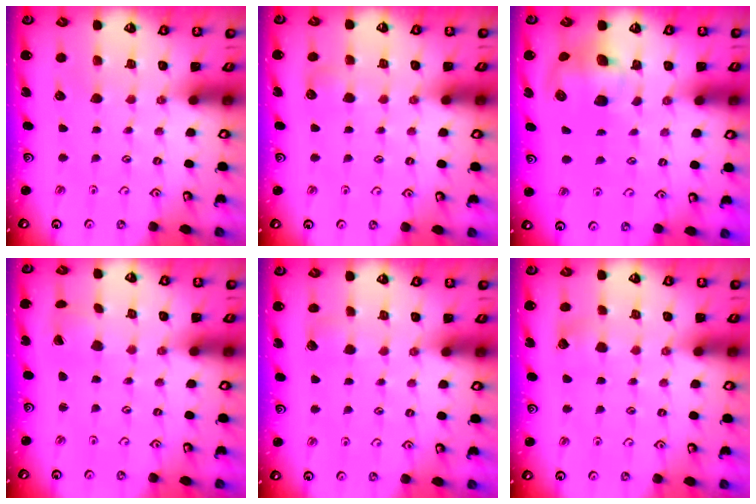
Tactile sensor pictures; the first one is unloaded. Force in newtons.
{"total": 4.9, "press": 4.8, "slide": 0.6}
{"total": 9.1, "press": 9.0, "slide": 1.3}
{"total": 0.9, "press": 0.7, "slide": 0.5}
{"total": 2.9, "press": 2.9, "slide": 0.4}
{"total": 6.5, "press": 6.5, "slide": 0.9}